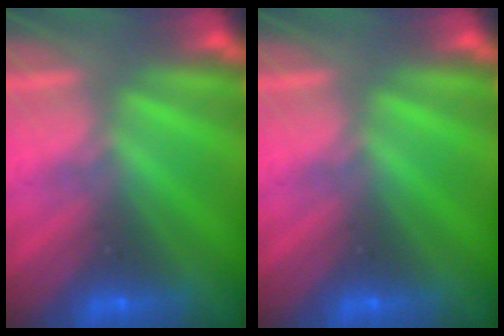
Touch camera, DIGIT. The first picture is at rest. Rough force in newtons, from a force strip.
{"total": 0.0}